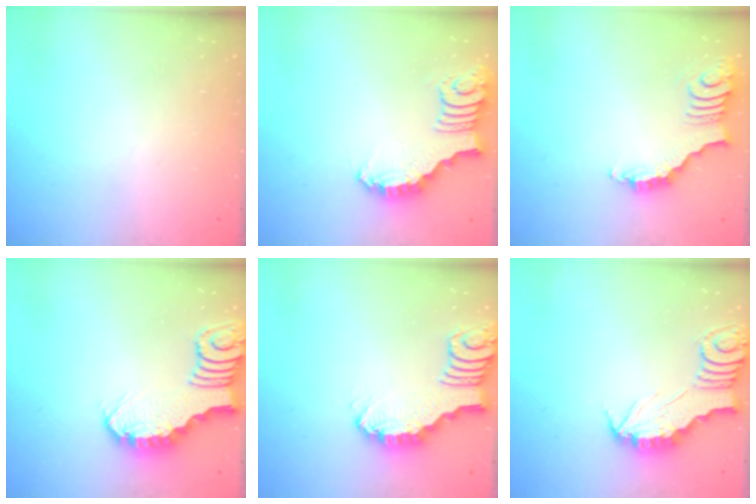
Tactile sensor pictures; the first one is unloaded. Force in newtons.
{"total": 2.6, "press": 2.6, "slide": 0.3}
{"total": 4.0, "press": 3.9, "slide": 0.6}
{"total": 2.8, "press": 2.8, "slide": 0.4}
{"total": 2.8, "press": 2.8, "slide": 0.4}
{"total": 3.0, "press": 3.0, "slide": 0.3}